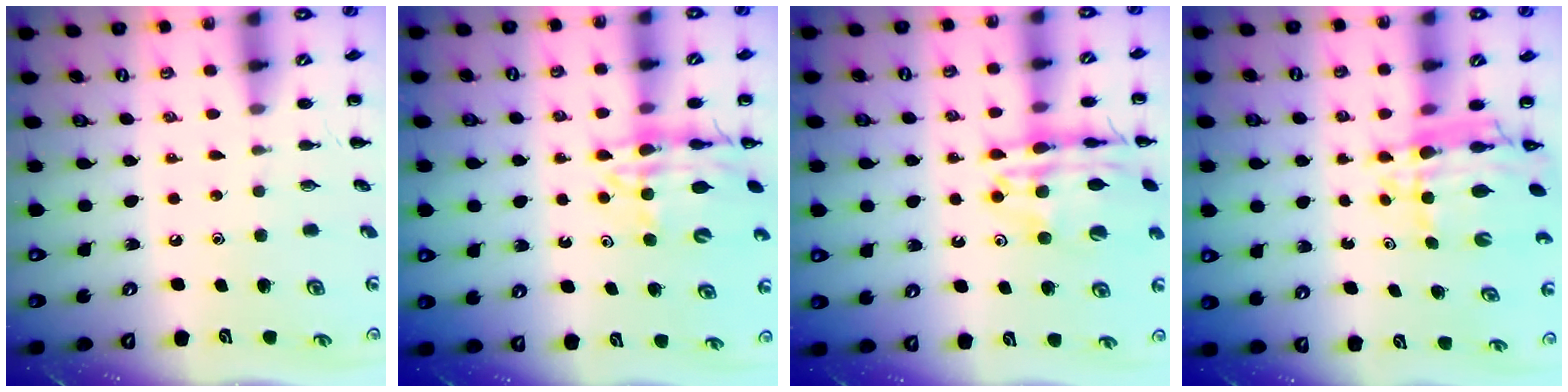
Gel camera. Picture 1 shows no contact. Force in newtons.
{"total": 13.5, "press": 13.1, "slide": 3.4}
{"total": 16.0, "press": 15.7, "slide": 3.0}
{"total": 9.0, "press": 8.5, "slide": 3.2}